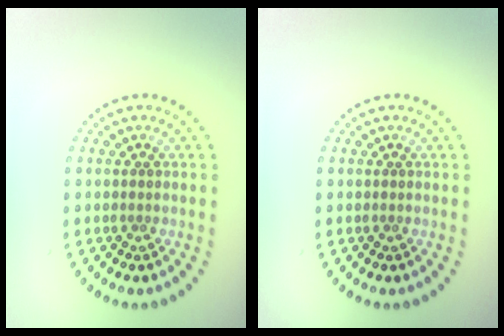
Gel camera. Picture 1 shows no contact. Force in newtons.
{"total": 0.0}